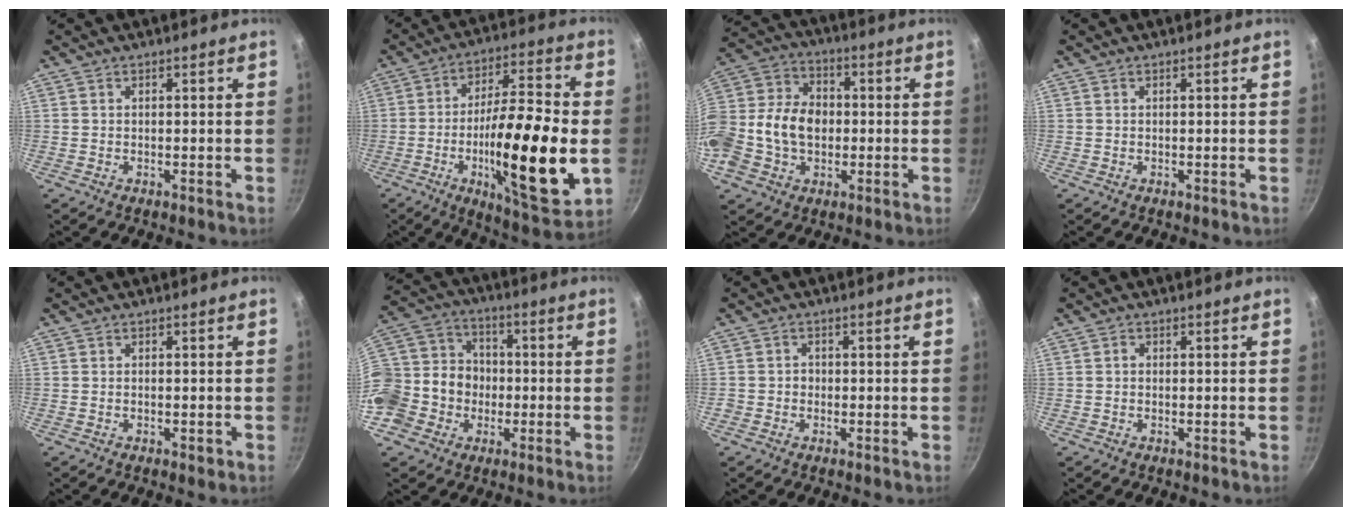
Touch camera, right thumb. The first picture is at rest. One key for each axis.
{"total": 23.8, "fx": -4.6, "fy": 6.3, "fz": 22.5, "tx": -0.357, "ty": 0.017, "tz": -0.073}
{"total": 19.2, "fx": -2.2, "fy": 14.3, "fz": 12.6, "tx": -0.239, "ty": 0.045, "tz": -0.050}
{"total": 0.0}
{"total": 1.3, "fx": -0.5, "fy": 0.6, "fz": 1.1, "tx": -0.017, "ty": 0.001, "tz": -0.009}
{"total": 18.0, "fx": -4.2, "fy": 15.7, "fz": 7.6, "tx": -0.146, "ty": 0.048, "tz": -0.076}
{"total": 1.7, "fx": -0.6, "fy": 1.5, "fz": 0.4, "tx": 0.002, "ty": 0.005, "tz": -0.011}
{"total": 0.5, "fx": -0.1, "fy": 0.4, "fz": 0.2, "tx": -0.004, "ty": 0.004, "tz": -0.002}